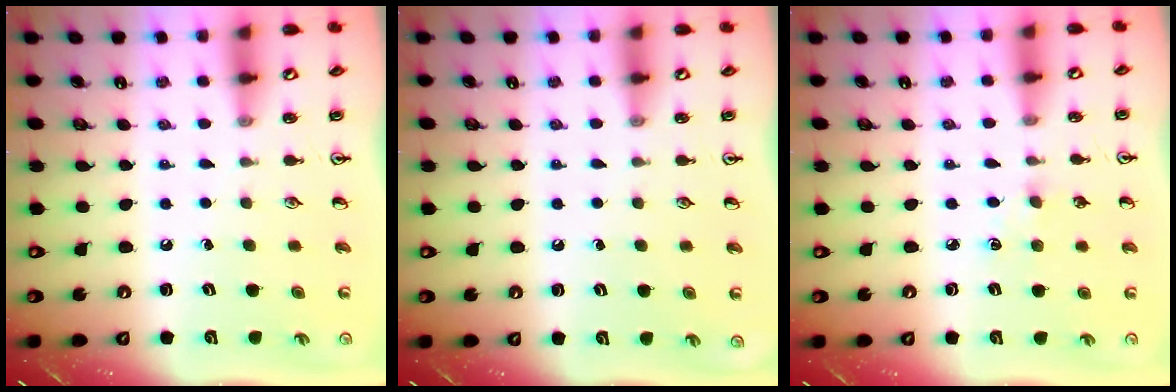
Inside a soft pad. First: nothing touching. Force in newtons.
{"total": 0.0}
{"total": 3.5, "press": 3.5, "slide": 0.5}